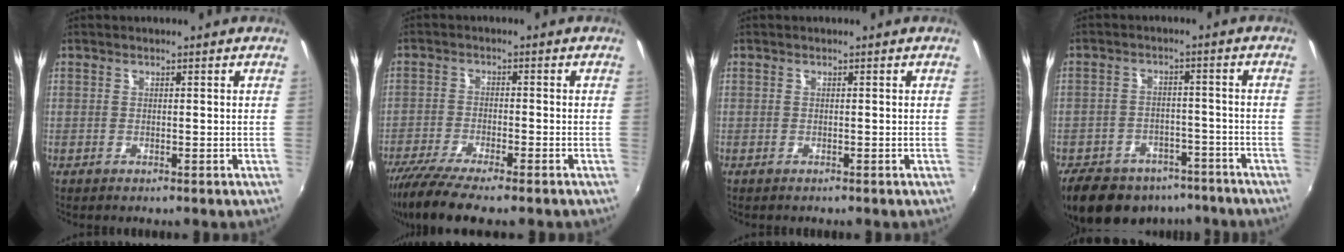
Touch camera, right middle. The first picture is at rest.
{"total": 8.7, "force": [-7.1, 0.9, 4.9], "torque": [-0.119, -0.032, -0.129]}
{"total": 0.0}
{"total": 17.5, "force": [-12.9, 9.4, 7.2], "torque": [-0.169, 0.002, -0.173]}